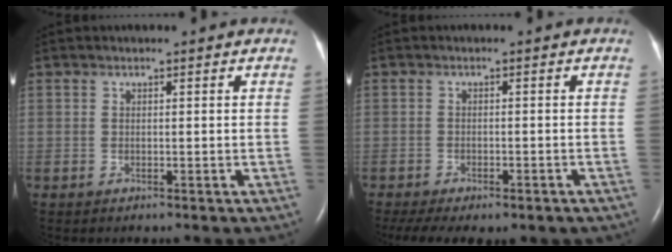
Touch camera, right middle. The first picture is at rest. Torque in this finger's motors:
{"motor_torque": [1.10, -1.04, 0.19, 0.05]}